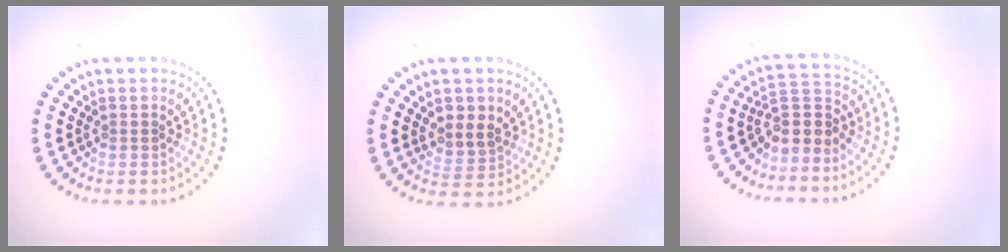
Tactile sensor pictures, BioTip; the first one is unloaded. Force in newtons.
{"total": 2.9, "press": 2.7, "slide": 1.1}
{"total": 3.0, "press": 2.0, "slide": 2.2}